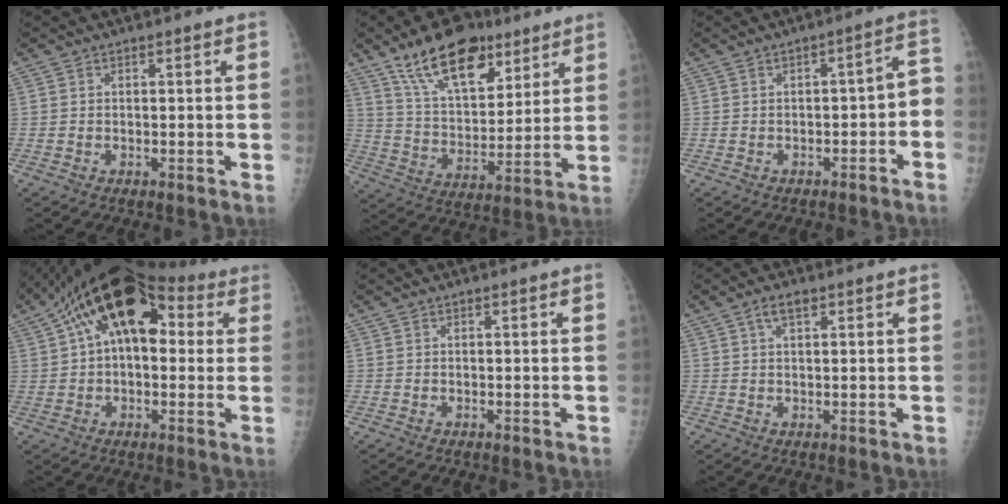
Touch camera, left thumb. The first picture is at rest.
{"total": 18.0, "force": [11.6, 8.8, 10.5], "torque": [-0.129, -0.053, 0.204]}
{"total": 5.3, "force": [-2.1, 2.8, 4.0], "torque": [-0.023, 0.044, -0.030]}
{"total": 16.8, "force": [4.9, 9.7, 12.9], "torque": [-0.180, 0.040, 0.066]}
{"total": 0.0}
{"total": 3.0, "force": [1.6, 1.3, 2.2], "torque": [-0.036, 0.001, 0.030]}